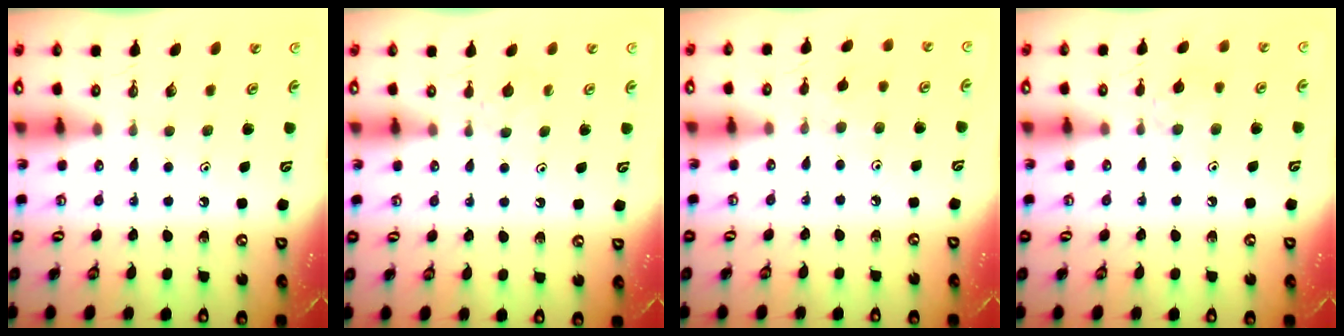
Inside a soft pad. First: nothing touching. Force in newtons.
{"total": 3.3, "press": 3.2, "slide": 0.6}
{"total": 1.9, "press": 1.9, "slide": 0.5}
{"total": 5.4, "press": 5.3, "slide": 0.9}